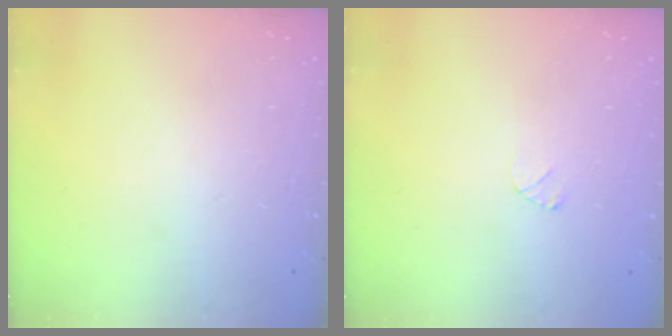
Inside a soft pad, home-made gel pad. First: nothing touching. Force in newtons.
{"total": 2.6, "press": 2.6, "slide": 0.3}